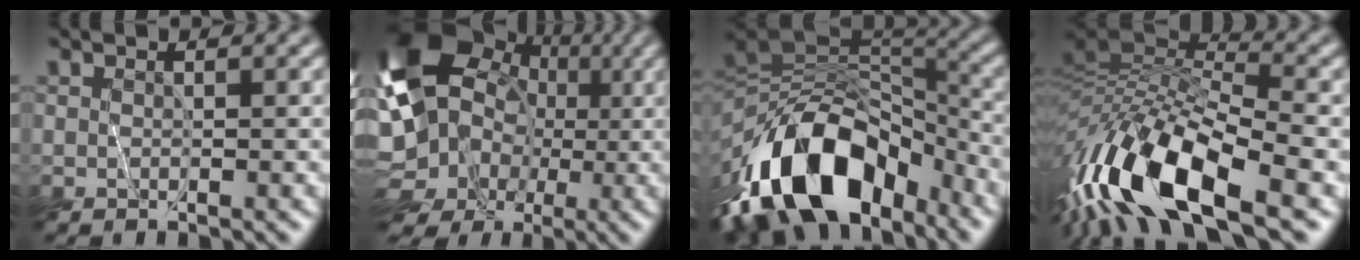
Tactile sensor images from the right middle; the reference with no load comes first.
{"total": 14.6, "force": [-1.4, 12.4, 7.6], "torque": [-0.152, 0.015, -0.050]}
{"total": 14.1, "force": [-8.0, 7.9, 8.5], "torque": [-0.163, 0.014, -0.137]}
{"total": 12.9, "force": [-6.3, 4.6, 10.3], "torque": [-0.197, 0.010, -0.123]}